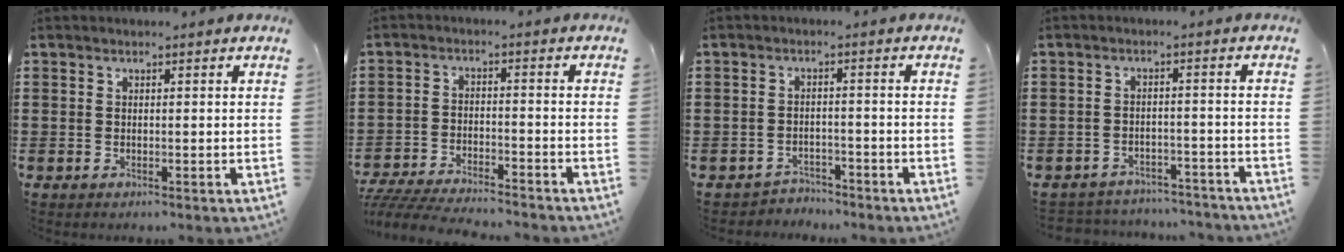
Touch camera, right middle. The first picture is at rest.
{"total": 5.6, "force": [-5.5, 0.4, 1.2], "torque": [-0.036, -0.004, -0.113]}
{"total": 2.6, "force": [-2.5, 0.6, -0.2], "torque": [-0.006, 0.001, -0.057]}
{"total": 3.4, "force": [-3.4, 0.5, -0.1], "torque": [-0.005, 0.001, -0.074]}